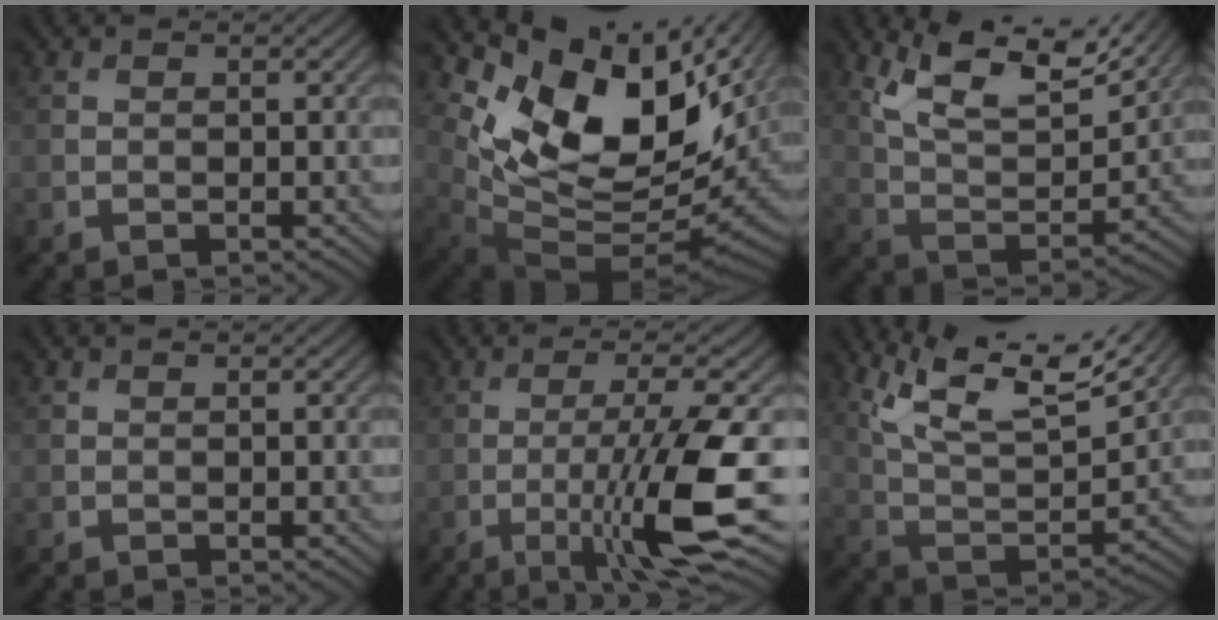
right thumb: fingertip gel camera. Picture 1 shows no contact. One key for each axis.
{"total": 14.3, "fx": 6.4, "fy": 8.1, "fz": 9.9, "tx": -0.187, "ty": -0.001, "tz": 0.126}
{"total": 11.9, "fx": 8.1, "fy": 3.9, "fz": 7.8, "tx": -0.168, "ty": -0.008, "tz": 0.139}
{"total": 0.0}
{"total": 11.7, "fx": -3.7, "fy": 1.6, "fz": 11.0, "tx": -0.171, "ty": 0.002, "tz": -0.065}
{"total": 14.8, "fx": 10.2, "fy": 4.3, "fz": 9.8, "tx": -0.210, "ty": 0.002, "tz": 0.165}